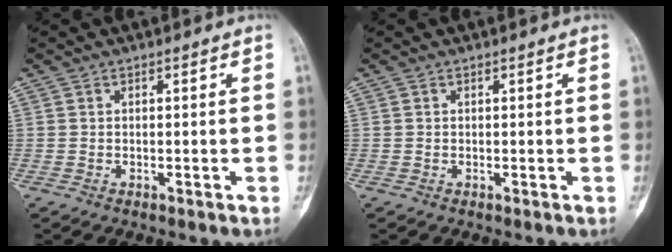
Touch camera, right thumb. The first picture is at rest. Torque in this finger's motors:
{"motor_torque": [0.00, 0.00, 0.00, 0.00, 0.00]}